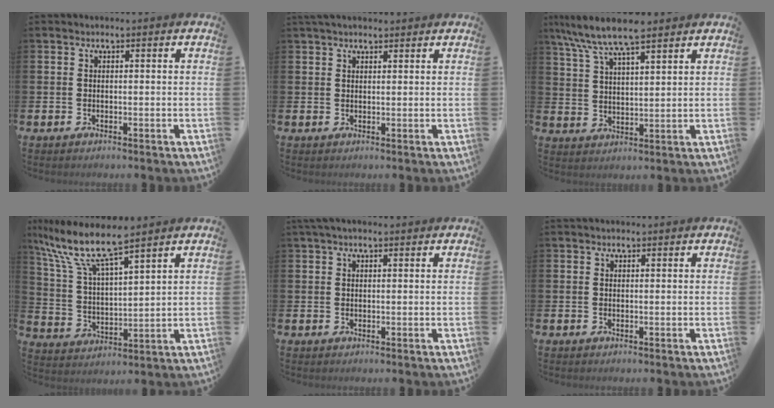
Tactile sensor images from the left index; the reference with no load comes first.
{"total": 2.4, "force": [2.1, 0.8, 0.7], "torque": [-0.003, -0.004, 0.036]}
{"total": 8.2, "force": [7.2, 1.5, 3.7], "torque": [-0.086, -0.025, 0.128]}
{"total": 9.0, "force": [7.7, 1.3, 4.5], "torque": [-0.118, -0.042, 0.131]}
{"total": 1.9, "force": [1.5, 0.5, 1.0], "torque": [-0.016, 0.004, 0.025]}
{"total": 0.8, "force": [0.7, 0.2, 0.2], "torque": [0.005, -0.001, 0.011]}